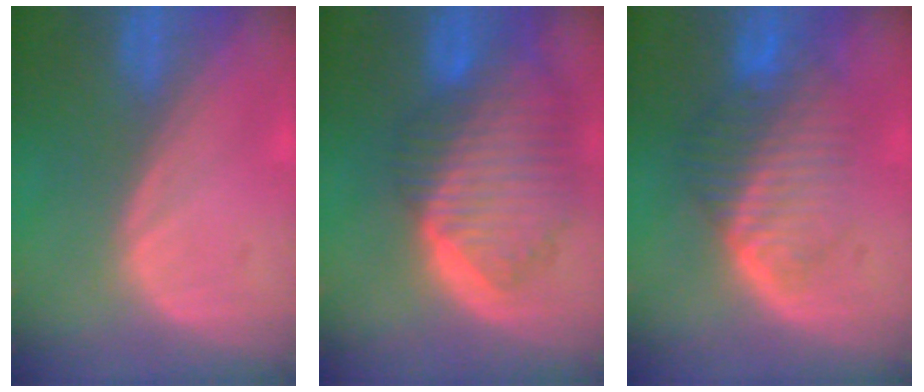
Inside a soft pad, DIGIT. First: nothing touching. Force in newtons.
{"total": 10.1, "press": 8.8, "slide": 5.1}
{"total": 8.2, "press": 7.2, "slide": 3.8}